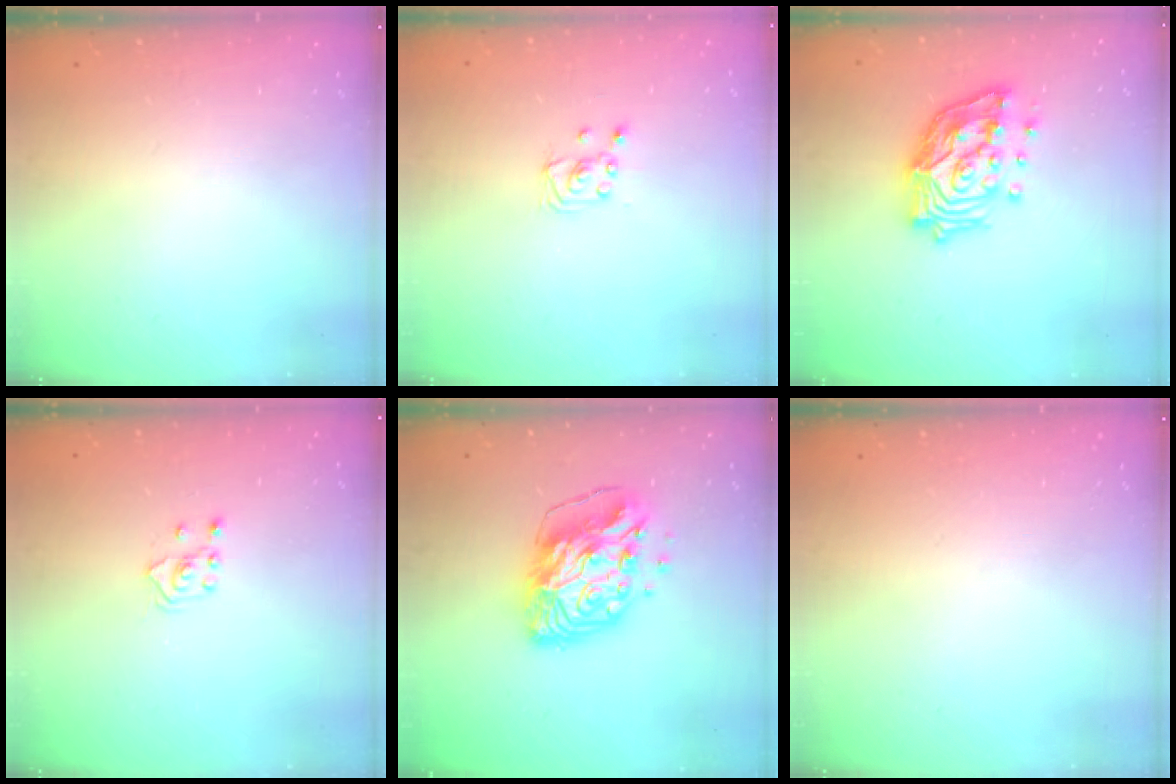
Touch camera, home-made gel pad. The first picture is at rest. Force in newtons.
{"total": 2.0, "press": 2.0, "slide": 0.2}
{"total": 16.9, "press": 16.7, "slide": 2.3}
{"total": 3.2, "press": 3.1, "slide": 0.9}
{"total": 14.8, "press": 14.7, "slide": 1.7}
{"total": 0.0}